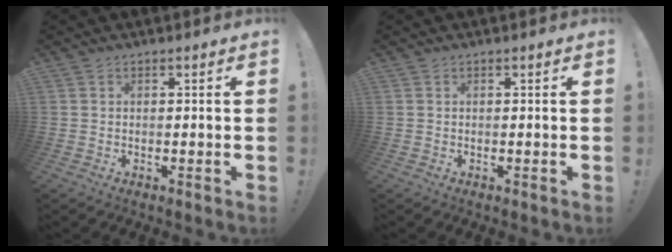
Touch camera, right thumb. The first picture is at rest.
{"total": 0.0}